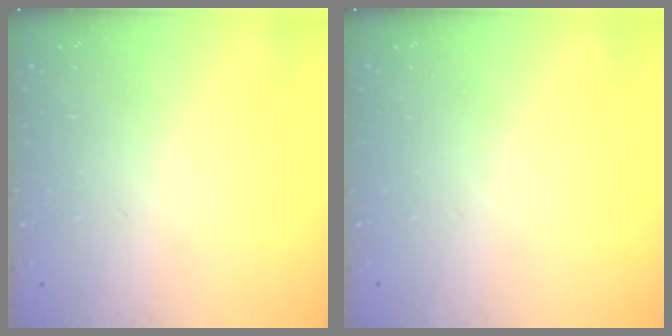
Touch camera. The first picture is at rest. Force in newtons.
{"total": 0.0}